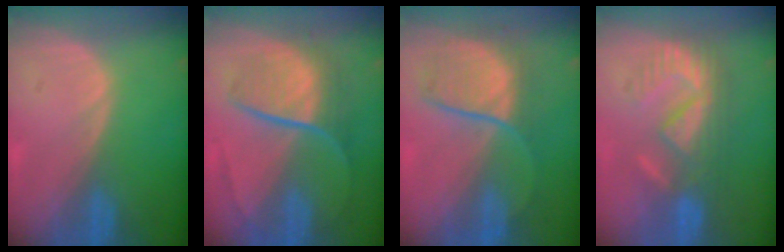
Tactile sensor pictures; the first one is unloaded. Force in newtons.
{"total": 8.9, "press": 7.6, "slide": 4.6}
{"total": 7.6, "press": 7.6, "slide": 0.6}
{"total": 8.3, "press": 7.7, "slide": 3.1}